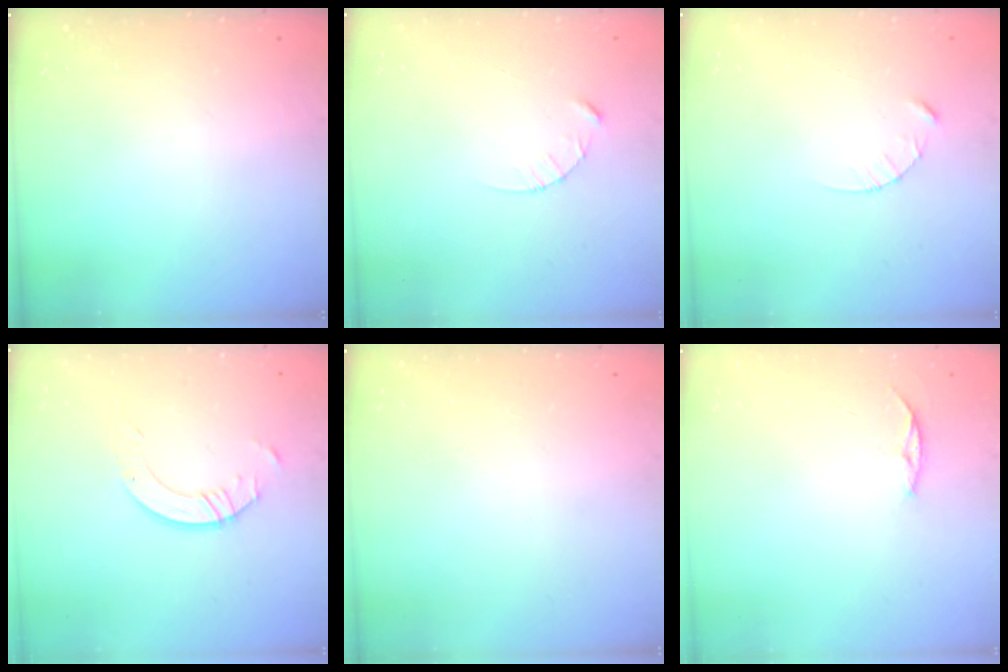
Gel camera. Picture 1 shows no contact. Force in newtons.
{"total": 2.5, "press": 2.5, "slide": 0.3}
{"total": 2.5, "press": 2.5, "slide": 0.3}
{"total": 3.9, "press": 3.9, "slide": 0.4}
{"total": 0.0}
{"total": 4.1, "press": 4.1, "slide": 0.5}